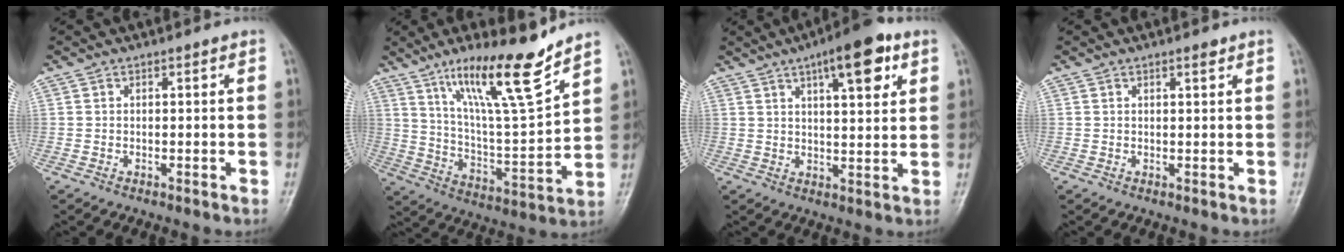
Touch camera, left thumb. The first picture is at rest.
{"total": 17.4, "force": [11.9, 2.2, 12.4], "torque": [-0.194, -0.073, 0.214]}
{"total": 11.8, "force": [5.8, 3.8, 9.5], "torque": [-0.117, -0.014, 0.080]}
{"total": 1.2, "force": [0.8, 0.3, 0.8], "torque": [-0.011, -0.005, 0.013]}